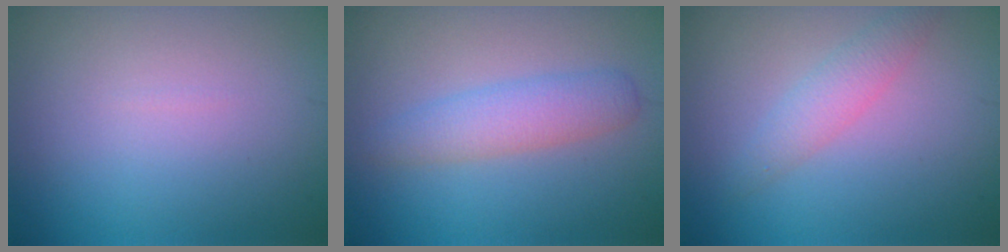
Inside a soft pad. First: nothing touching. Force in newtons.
{"total": 3.0, "press": 3.0, "slide": 0.1}
{"total": 2.1, "press": 2.1, "slide": 0.1}